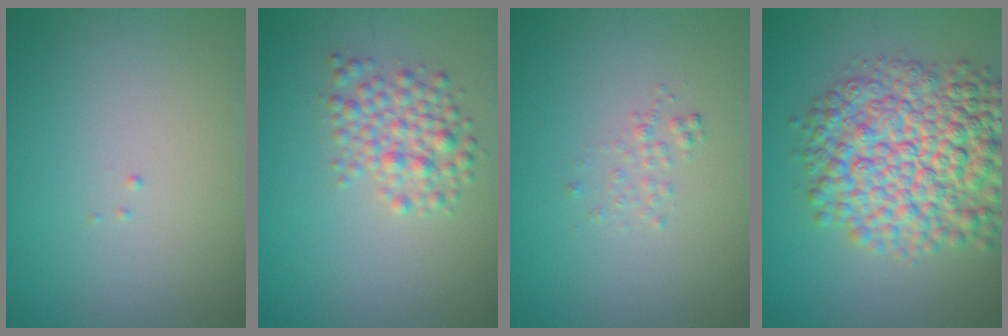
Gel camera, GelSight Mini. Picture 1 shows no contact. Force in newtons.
{"total": 3.1, "press": 3.1, "slide": 0.1}
{"total": 0.9, "press": 0.9, "slide": 0.1}
{"total": 9.8, "press": 9.8, "slide": 0.2}